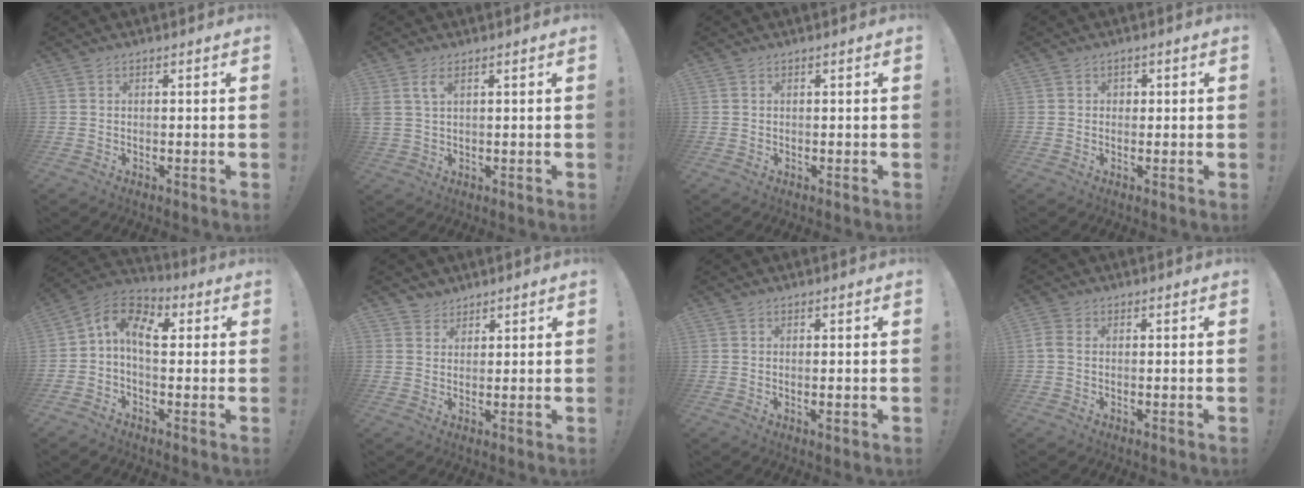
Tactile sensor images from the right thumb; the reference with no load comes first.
{"total": 3.6, "force": [1.6, 1.3, 3.0], "torque": [-0.067, 0.003, 0.031]}
{"total": 0.7, "force": [0.0, 0.7, 0.0], "torque": [0.000, 0.002, 0.000]}
{"total": 1.3, "force": [0.0, 1.3, 0.4], "torque": [-0.008, 0.002, 0.000]}
{"total": 10.2, "force": [1.7, 6.0, 8.1], "torque": [-0.151, 0.007, 0.032]}
{"total": 3.4, "force": [2.6, 2.2, 0.0], "torque": [0.002, -0.015, 0.048]}
{"total": 1.6, "force": [0.0, 0.3, 1.6], "torque": [-0.026, -0.001, 0.001]}
{"total": 2.2, "force": [0.2, 1.5, 1.6], "torque": [-0.031, 0.006, 0.004]}